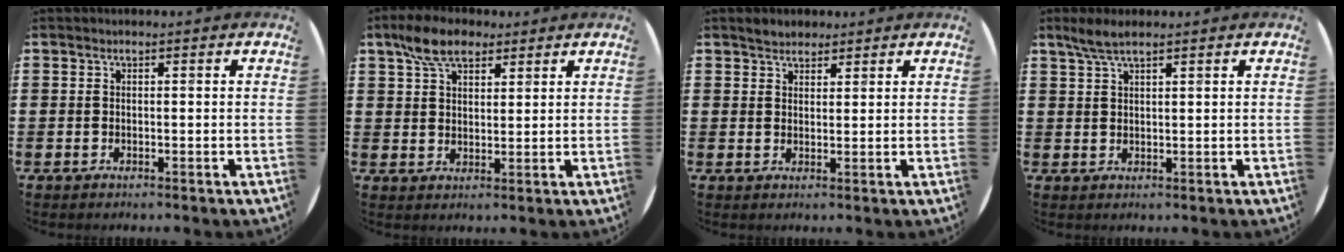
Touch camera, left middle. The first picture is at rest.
{"total": 6.3, "force": [4.6, 3.2, 2.9], "torque": [-0.063, 0.004, 0.086]}
{"total": 2.2, "force": [2.1, 0.8, 0.1], "torque": [0.002, 0.002, 0.039]}
{"total": 3.0, "force": [2.3, 0.5, 1.9], "torque": [-0.041, 0.004, 0.042]}